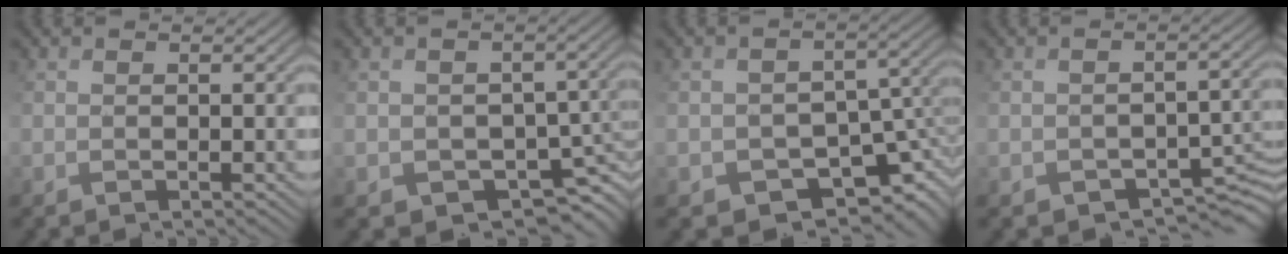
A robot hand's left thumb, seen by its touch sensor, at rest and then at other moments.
{"total": 6.0, "force": [-1.4, 4.9, 3.1], "torque": [-0.054, -0.028, -0.018]}
{"total": 9.2, "force": [-4.5, 6.8, 4.3], "torque": [-0.066, -0.014, -0.051]}
{"total": 6.0, "force": [-3.5, 3.9, 2.8], "torque": [-0.031, -0.018, -0.041]}